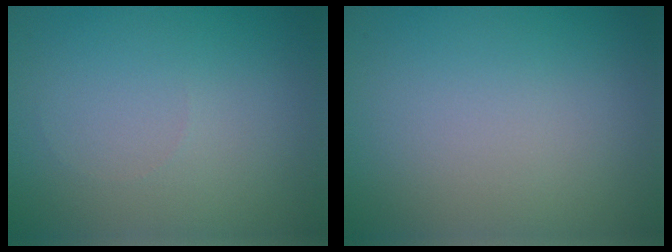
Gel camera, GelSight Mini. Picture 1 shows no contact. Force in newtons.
{"total": 0.0}